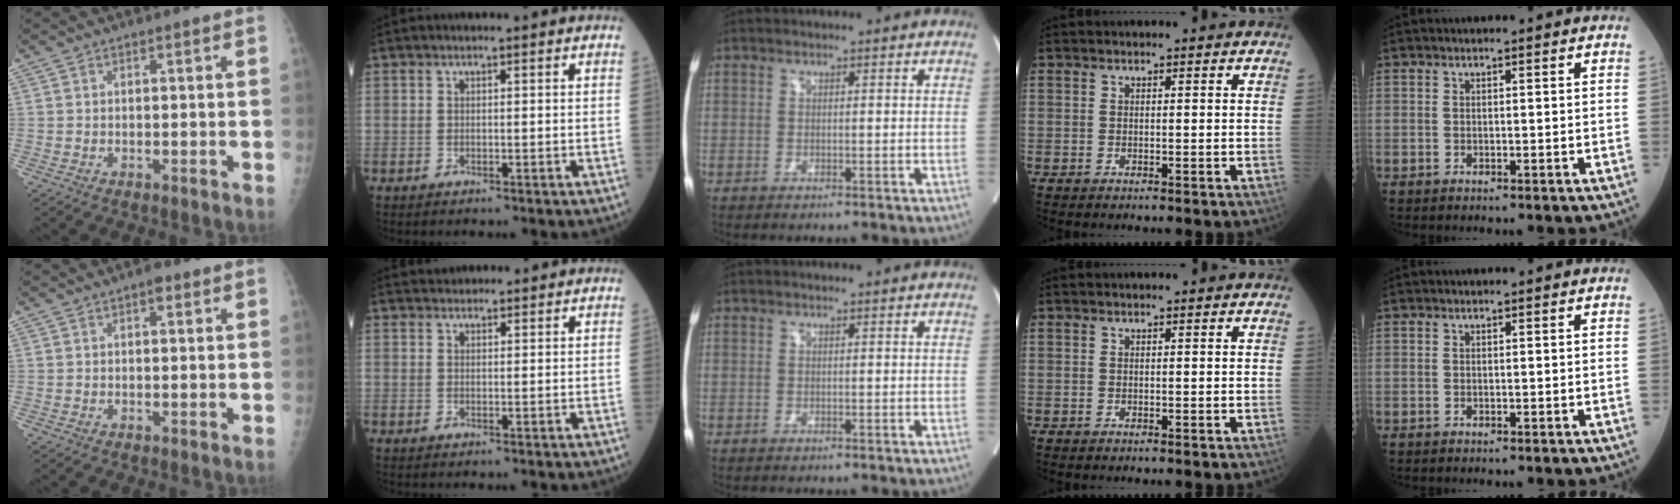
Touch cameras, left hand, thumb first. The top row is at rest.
{"thumb": {"total": 1.7, "force": [0.9, 0.8, 1.3], "torque": [-0.012, 0.000, 0.009]}, "index": {"total": 2.6, "force": [2.5, 0.8, 0.2], "torque": [-0.003, 0.026, 0.039]}}